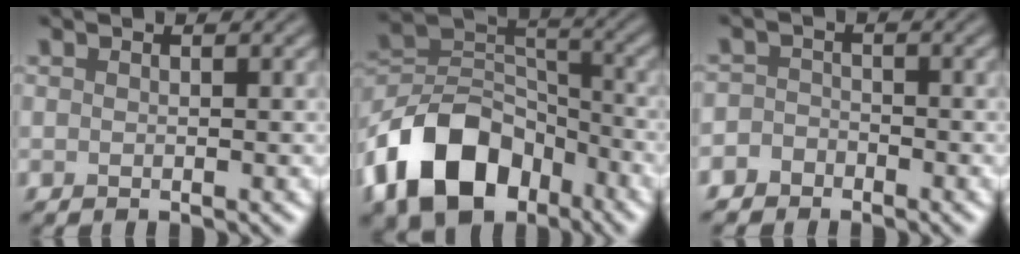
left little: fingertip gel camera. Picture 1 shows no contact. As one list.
[{"total": 11.5, "force": [-6.4, 7.2, 6.4], "torque": [-0.119, 0.002, -0.130]}, {"total": 2.3, "force": [-1.6, 1.7, 0.1], "torque": [0.025, 0.006, -0.035]}]